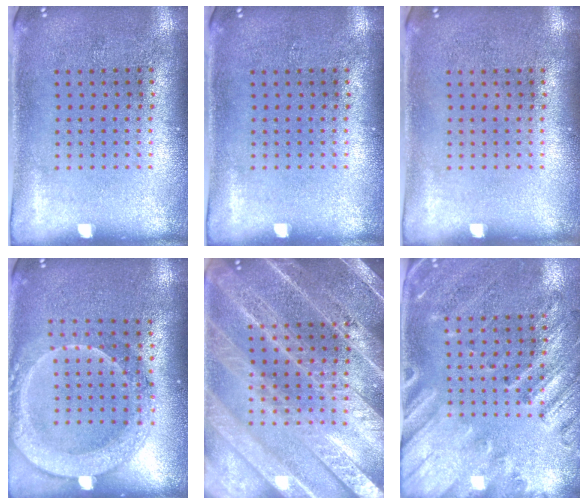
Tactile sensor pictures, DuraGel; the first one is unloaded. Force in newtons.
{"total": 0.0}
{"total": 0.0}
{"total": 1.9, "press": 1.8, "slide": 0.6}
{"total": 6.1, "press": 6.0, "slide": 0.8}
{"total": 2.4, "press": 1.9, "slide": 1.5}